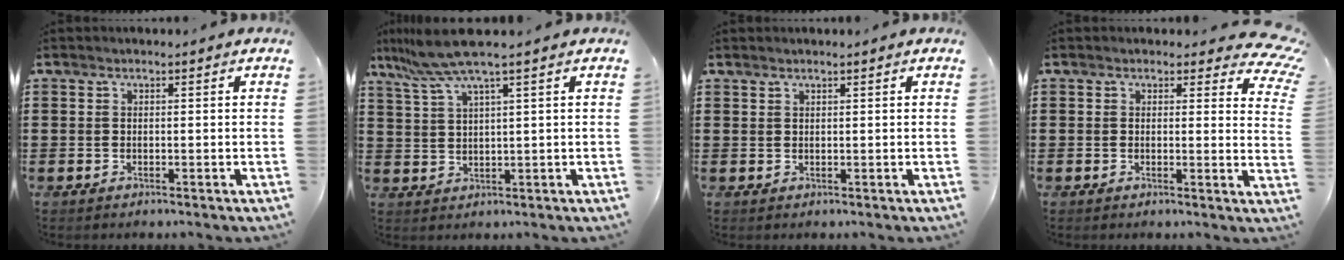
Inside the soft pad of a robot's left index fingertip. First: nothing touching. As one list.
[{"total": 6.5, "force": [4.5, -0.5, 4.6], "torque": [-0.112, -0.019, 0.077]}, {"total": 0.7, "force": [0.7, 0.0, 0.3], "torque": [-0.007, -0.001, 0.014]}, {"total": 3.4, "force": [2.6, 1.2, 1.9], "torque": [-0.032, -0.008, 0.044]}]